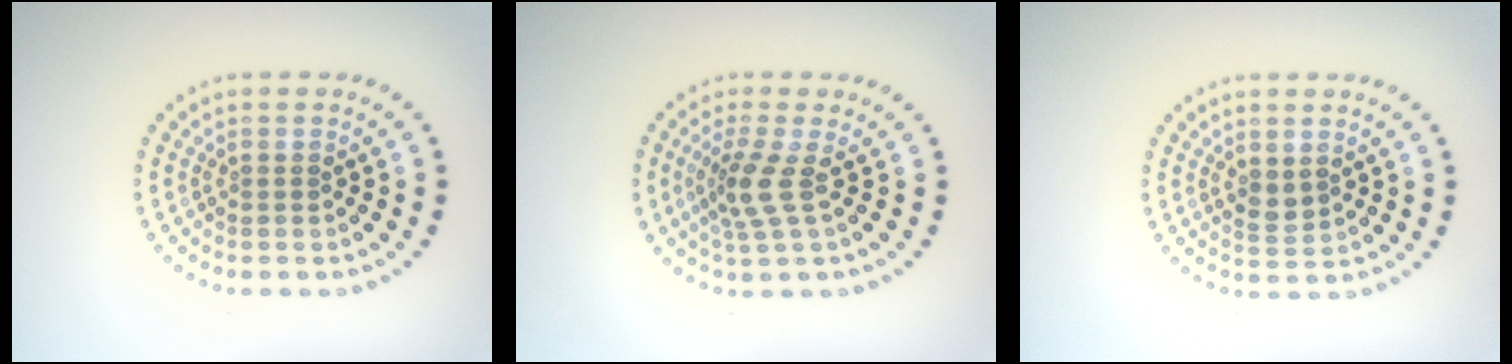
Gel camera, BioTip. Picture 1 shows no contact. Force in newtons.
{"total": 2.8, "press": 1.9, "slide": 2.0}
{"total": 1.5, "press": 1.4, "slide": 0.6}